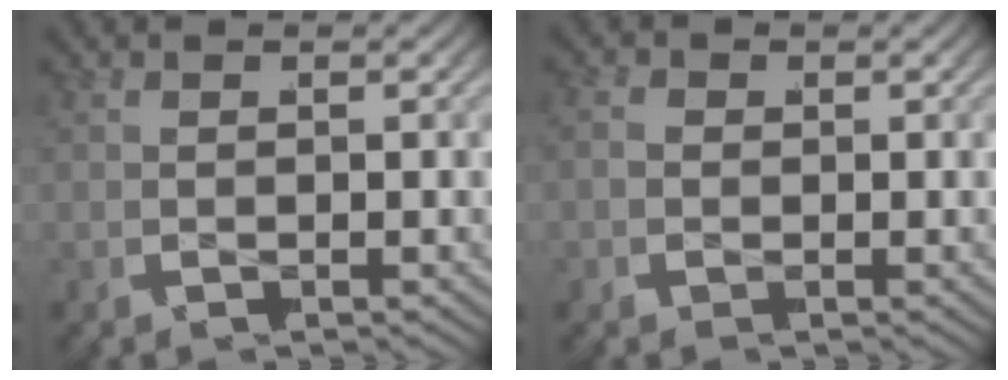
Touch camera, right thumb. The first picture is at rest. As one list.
[{"total": 1.1, "force": [-0.2, 1.0, 0.4], "torque": [-0.011, -0.005, -0.005]}]